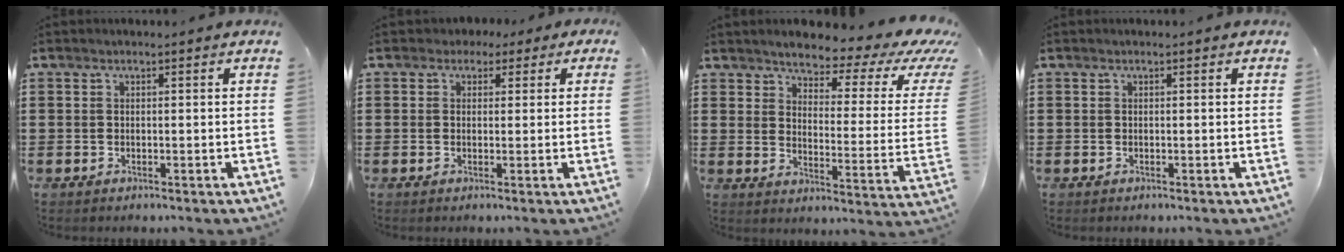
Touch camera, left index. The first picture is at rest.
{"total": 1.9, "force": [0.6, 1.6, 0.6], "torque": [-0.018, 0.012, 0.010]}
{"total": 4.0, "force": [3.4, 1.0, 1.9], "torque": [-0.051, -0.027, 0.049]}
{"total": 0.0}